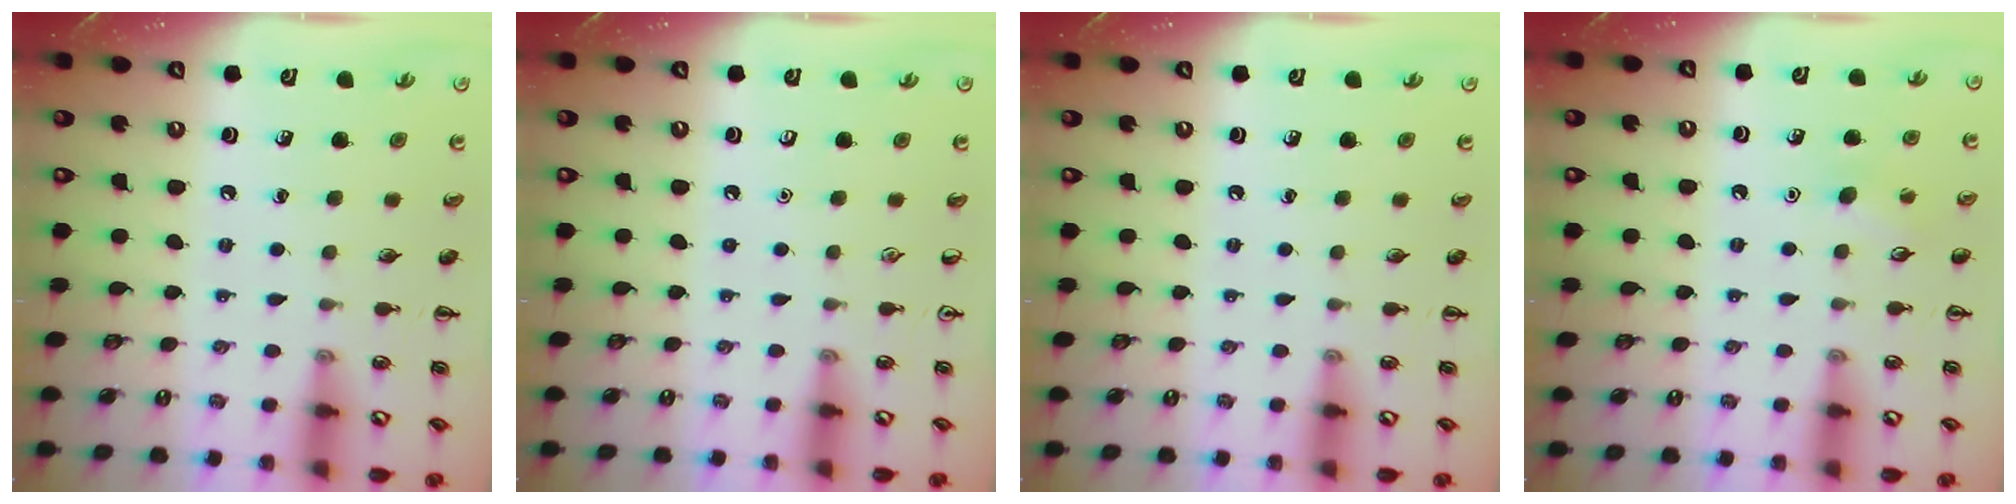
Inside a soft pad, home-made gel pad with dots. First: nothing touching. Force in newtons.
{"total": 0.0}
{"total": 0.0}
{"total": 6.4, "press": 6.1, "slide": 1.9}